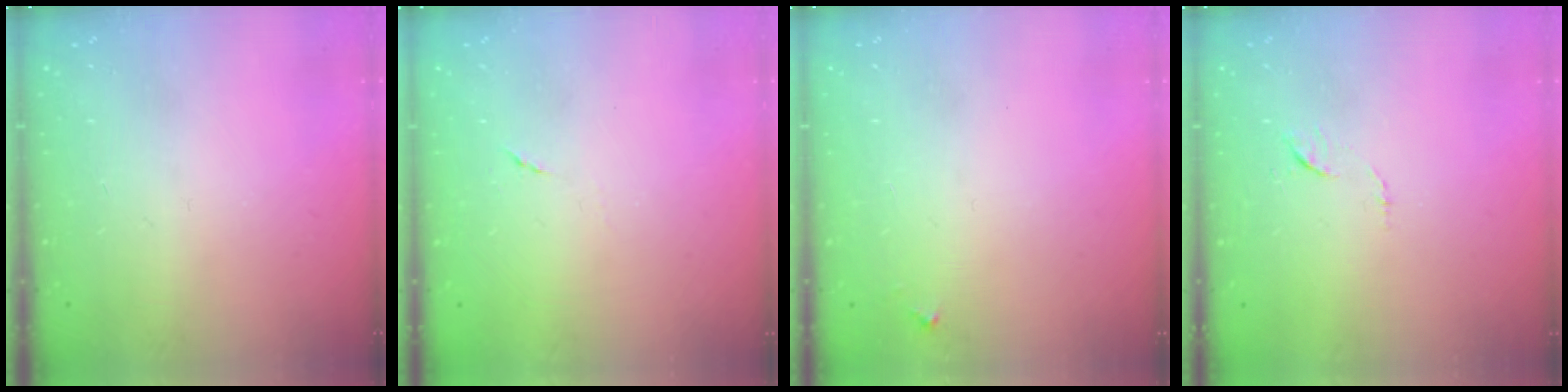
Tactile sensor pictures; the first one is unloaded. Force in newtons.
{"total": 3.9, "press": 3.5, "slide": 1.6}
{"total": 3.5, "press": 3.5, "slide": 0.3}
{"total": 4.6, "press": 4.5, "slide": 0.5}